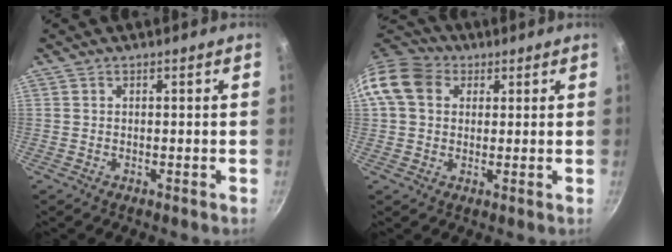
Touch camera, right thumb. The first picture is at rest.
{"total": 11.2, "force": [3.0, 8.9, 6.2], "torque": [-0.100, 0.017, 0.038]}